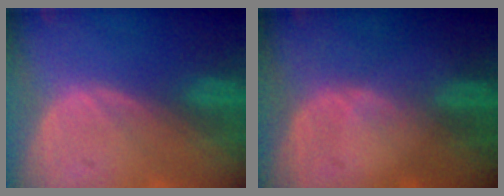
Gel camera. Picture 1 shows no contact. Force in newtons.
{"total": 1.1, "press": 0.8, "slide": 0.8}